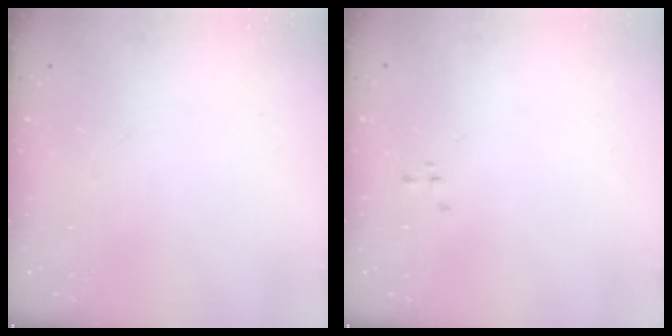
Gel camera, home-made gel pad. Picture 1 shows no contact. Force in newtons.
{"total": 0.0}